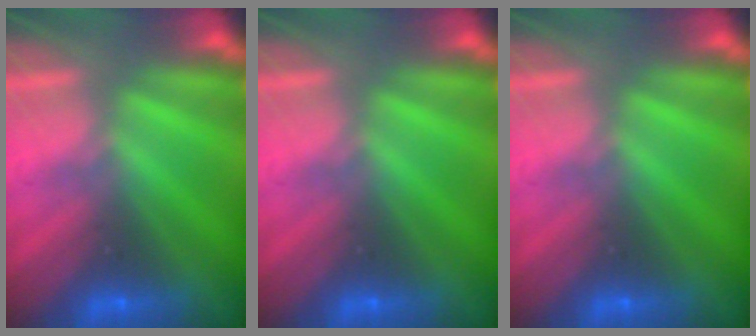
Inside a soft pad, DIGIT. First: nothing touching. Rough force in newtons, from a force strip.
{"total": 0.0}
{"total": 0.0}